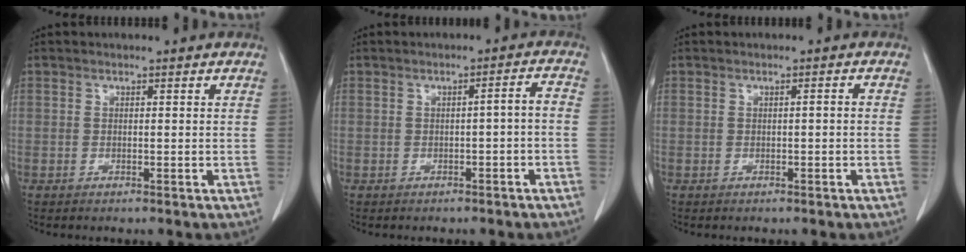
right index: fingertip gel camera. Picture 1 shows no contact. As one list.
[{"total": 2.5, "force": [-1.0, 0.3, 2.3], "torque": [-0.030, 0.009, -0.014]}, {"total": 0.6, "force": [-0.2, 0.1, 0.6], "torque": [-0.009, 0.002, 0.000]}]